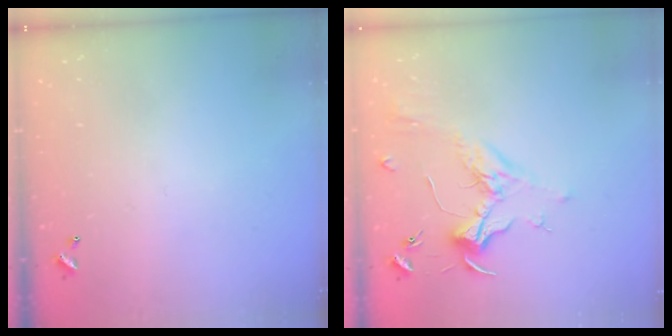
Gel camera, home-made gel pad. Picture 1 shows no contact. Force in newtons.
{"total": 2.0, "press": 1.9, "slide": 0.7}